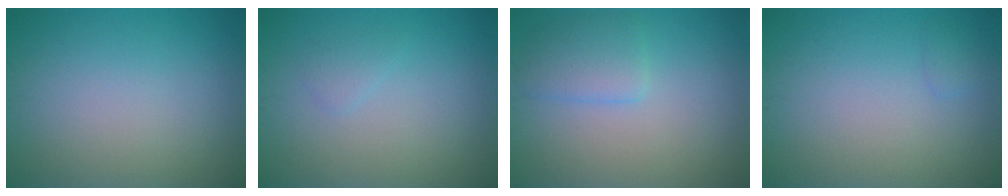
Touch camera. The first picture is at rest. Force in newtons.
{"total": 0.9, "press": 0.9, "slide": 0.0}
{"total": 2.6, "press": 2.6, "slide": 0.1}
{"total": 0.6, "press": 0.6, "slide": 0.1}